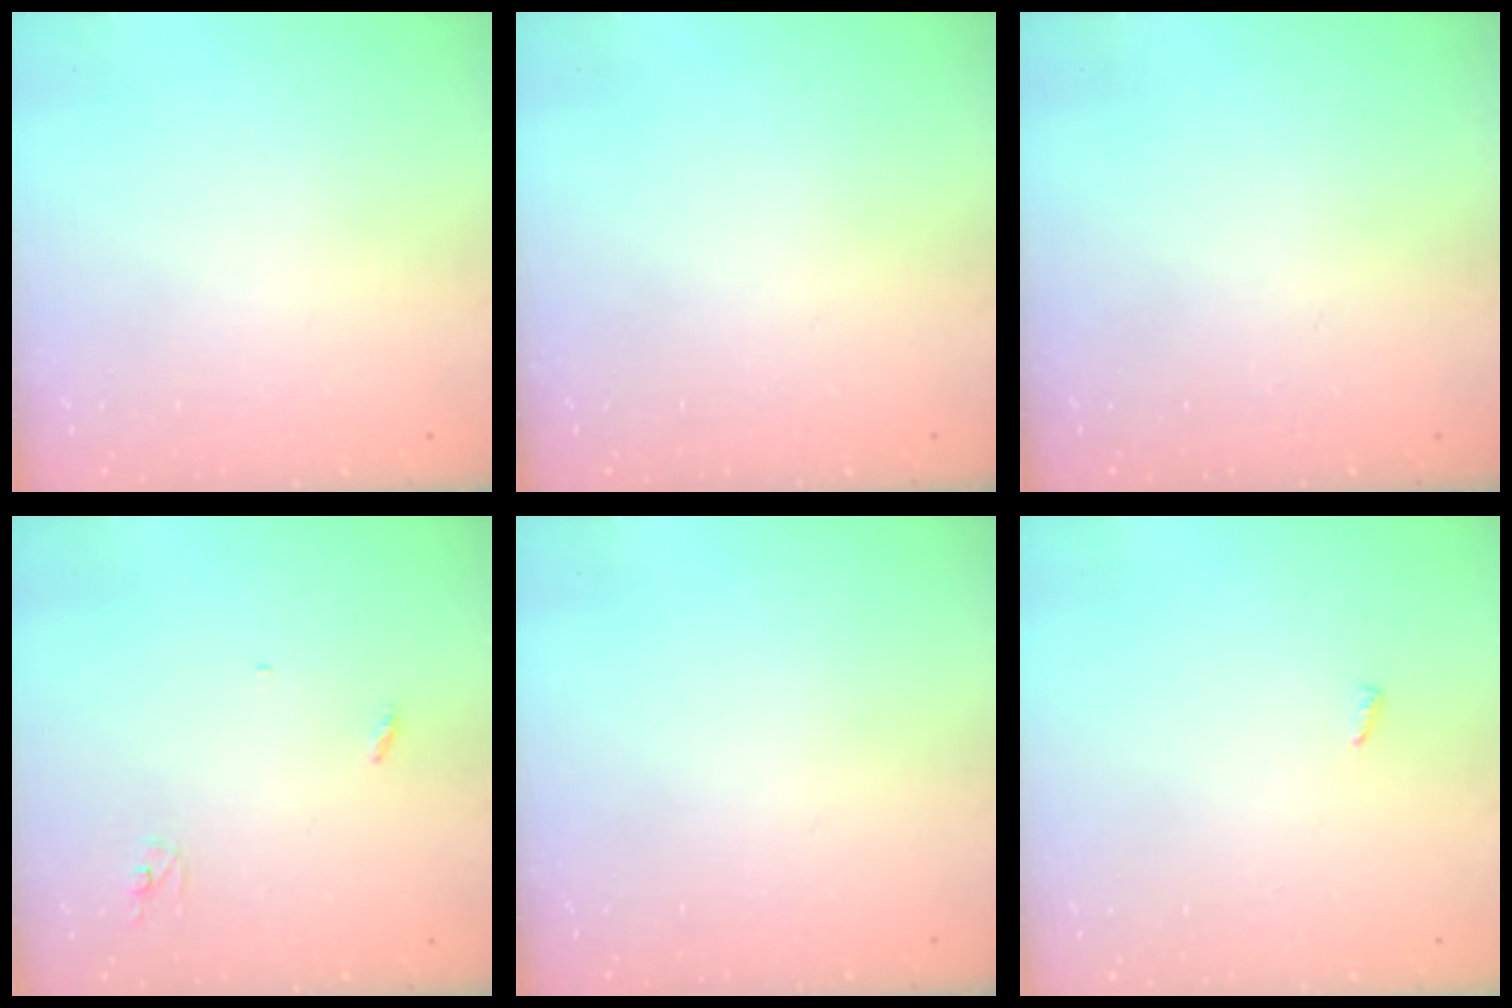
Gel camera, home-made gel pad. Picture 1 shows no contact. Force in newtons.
{"total": 0.0}
{"total": 0.0}
{"total": 3.0, "press": 2.9, "slide": 0.2}
{"total": 0.0}
{"total": 2.8, "press": 2.8, "slide": 0.4}